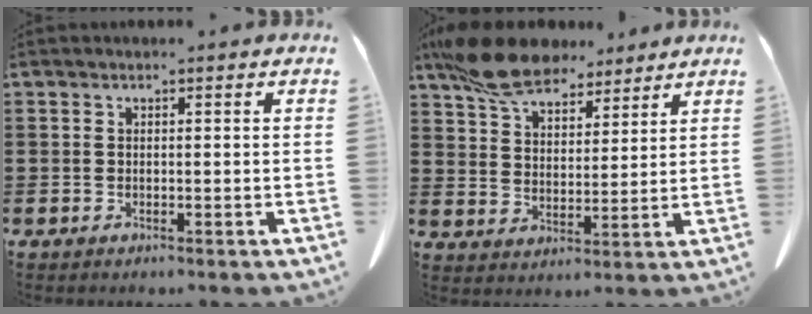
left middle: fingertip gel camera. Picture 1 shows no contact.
{"total": 10.7, "force": [8.9, 3.8, 4.4], "torque": [-0.109, -0.022, 0.171]}